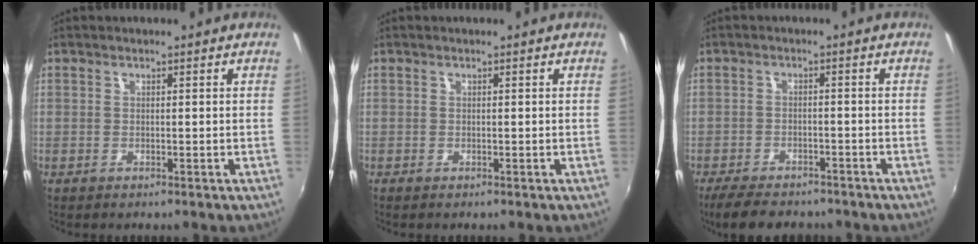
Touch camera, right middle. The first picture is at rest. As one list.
[{"total": 0.0}, {"total": 9.4, "force": [-7.7, 3.5, 4.0], "torque": [-0.096, -0.014, -0.122]}]